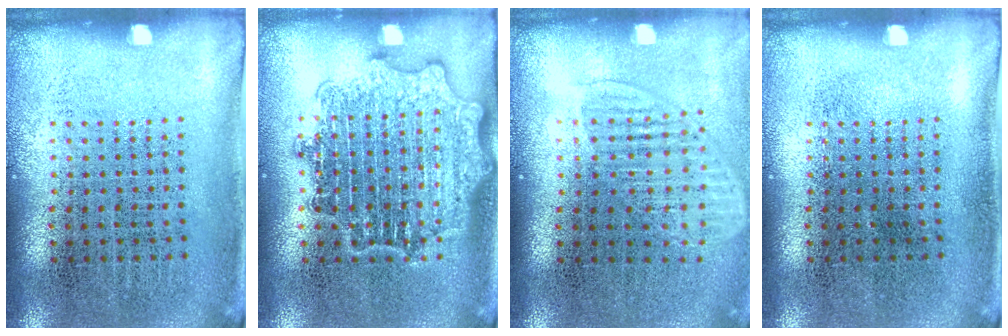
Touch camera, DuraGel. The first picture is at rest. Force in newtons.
{"total": 2.8, "press": 2.8, "slide": 0.4}
{"total": 1.6, "press": 1.4, "slide": 0.8}
{"total": 0.0}